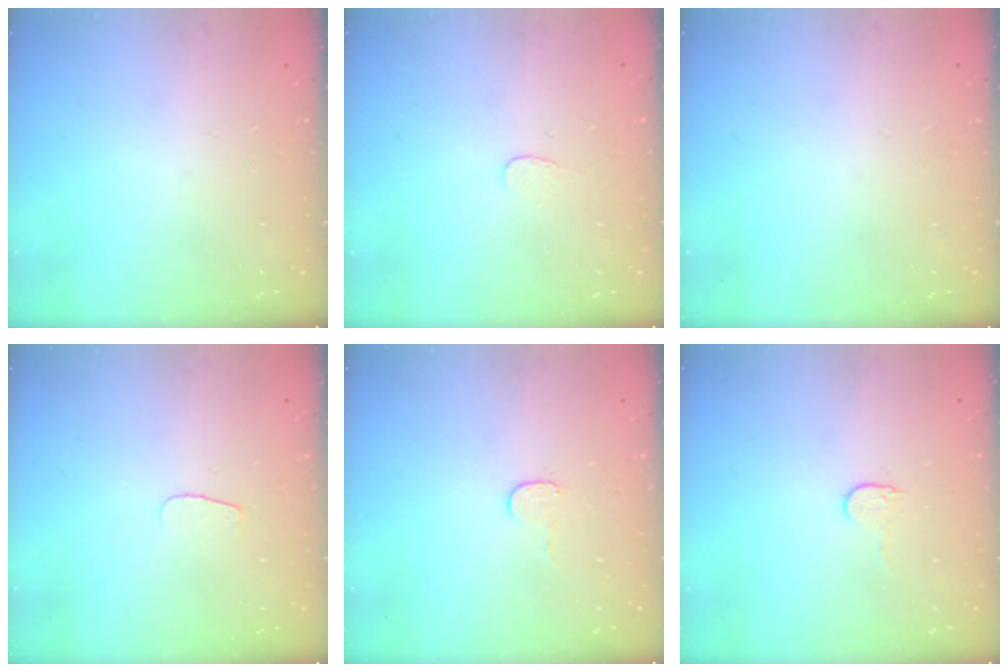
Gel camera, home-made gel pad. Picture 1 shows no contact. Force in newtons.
{"total": 3.0, "press": 3.0, "slide": 0.2}
{"total": 0.0}
{"total": 3.6, "press": 3.5, "slide": 0.4}
{"total": 4.0, "press": 4.0, "slide": 0.4}
{"total": 3.8, "press": 3.8, "slide": 0.4}